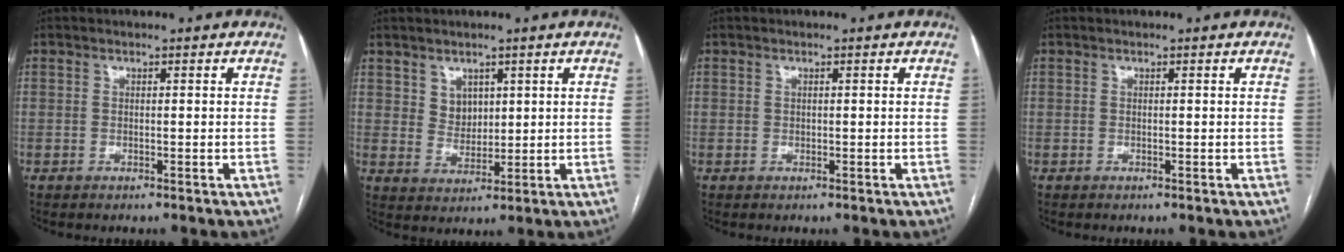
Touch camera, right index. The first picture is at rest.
{"total": 3.7, "force": [1.7, 2.9, 1.4], "torque": [-0.025, 0.001, 0.039]}
{"total": 0.0}
{"total": 0.0}